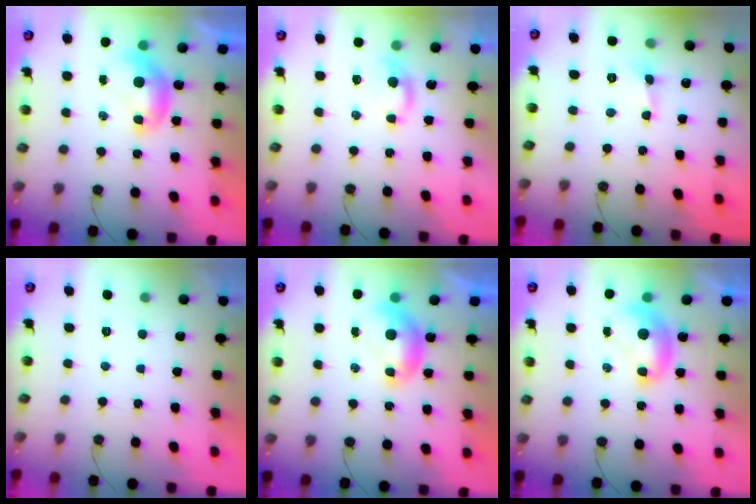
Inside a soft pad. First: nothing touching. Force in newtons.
{"total": 0.9, "press": 0.8, "slide": 0.4}
{"total": 1.1, "press": 1.0, "slide": 0.4}
{"total": 6.1, "press": 6.1, "slide": 0.2}
{"total": 0.0}
{"total": 1.4, "press": 1.4, "slide": 0.2}